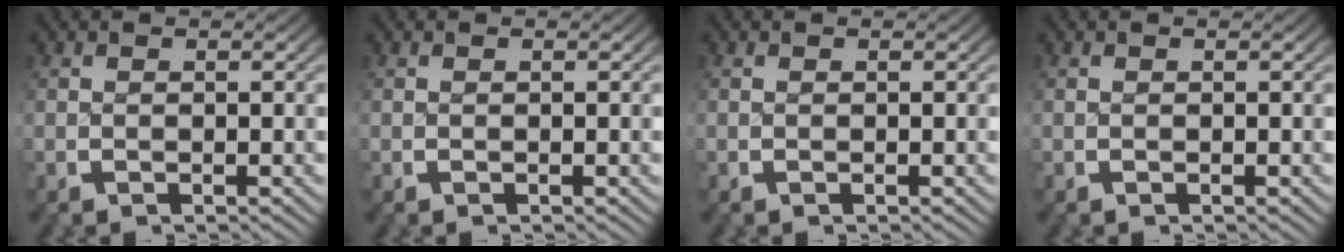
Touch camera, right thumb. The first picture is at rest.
{"total": 0.0}
{"total": 0.0}
{"total": 0.0}